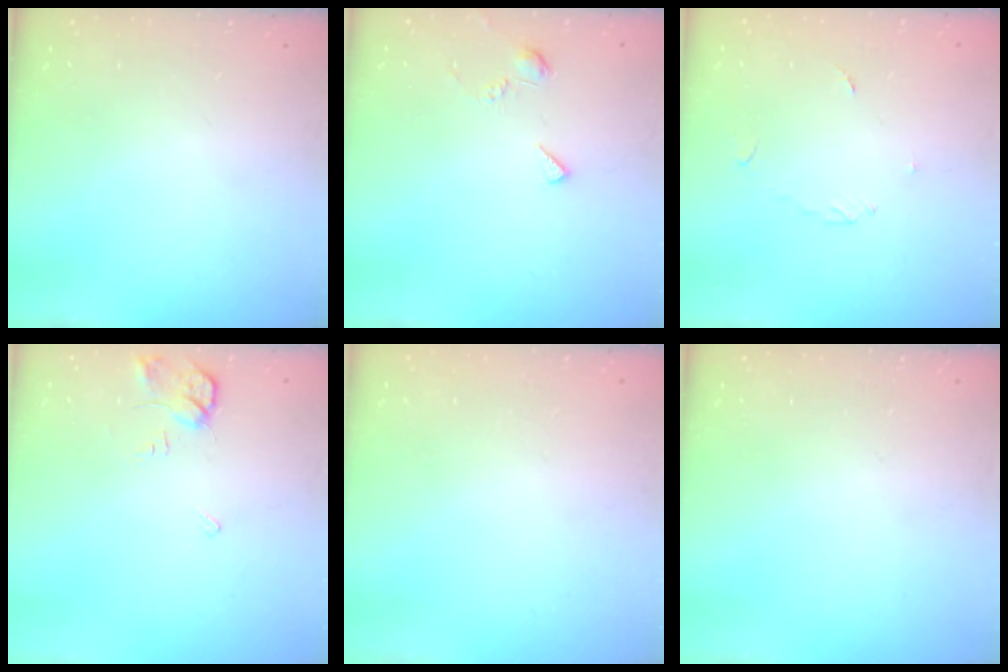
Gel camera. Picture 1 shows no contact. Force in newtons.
{"total": 4.4, "press": 4.4, "slide": 0.7}
{"total": 2.7, "press": 2.7, "slide": 0.4}
{"total": 5.5, "press": 5.5, "slide": 0.6}
{"total": 2.0, "press": 2.0, "slide": 0.1}
{"total": 0.0}